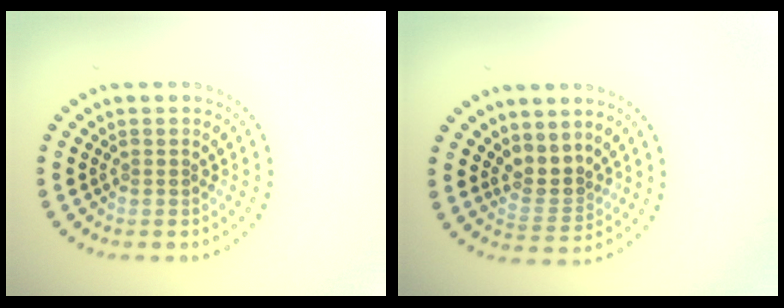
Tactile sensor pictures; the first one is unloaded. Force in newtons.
{"total": 2.4, "press": 1.7, "slide": 1.7}